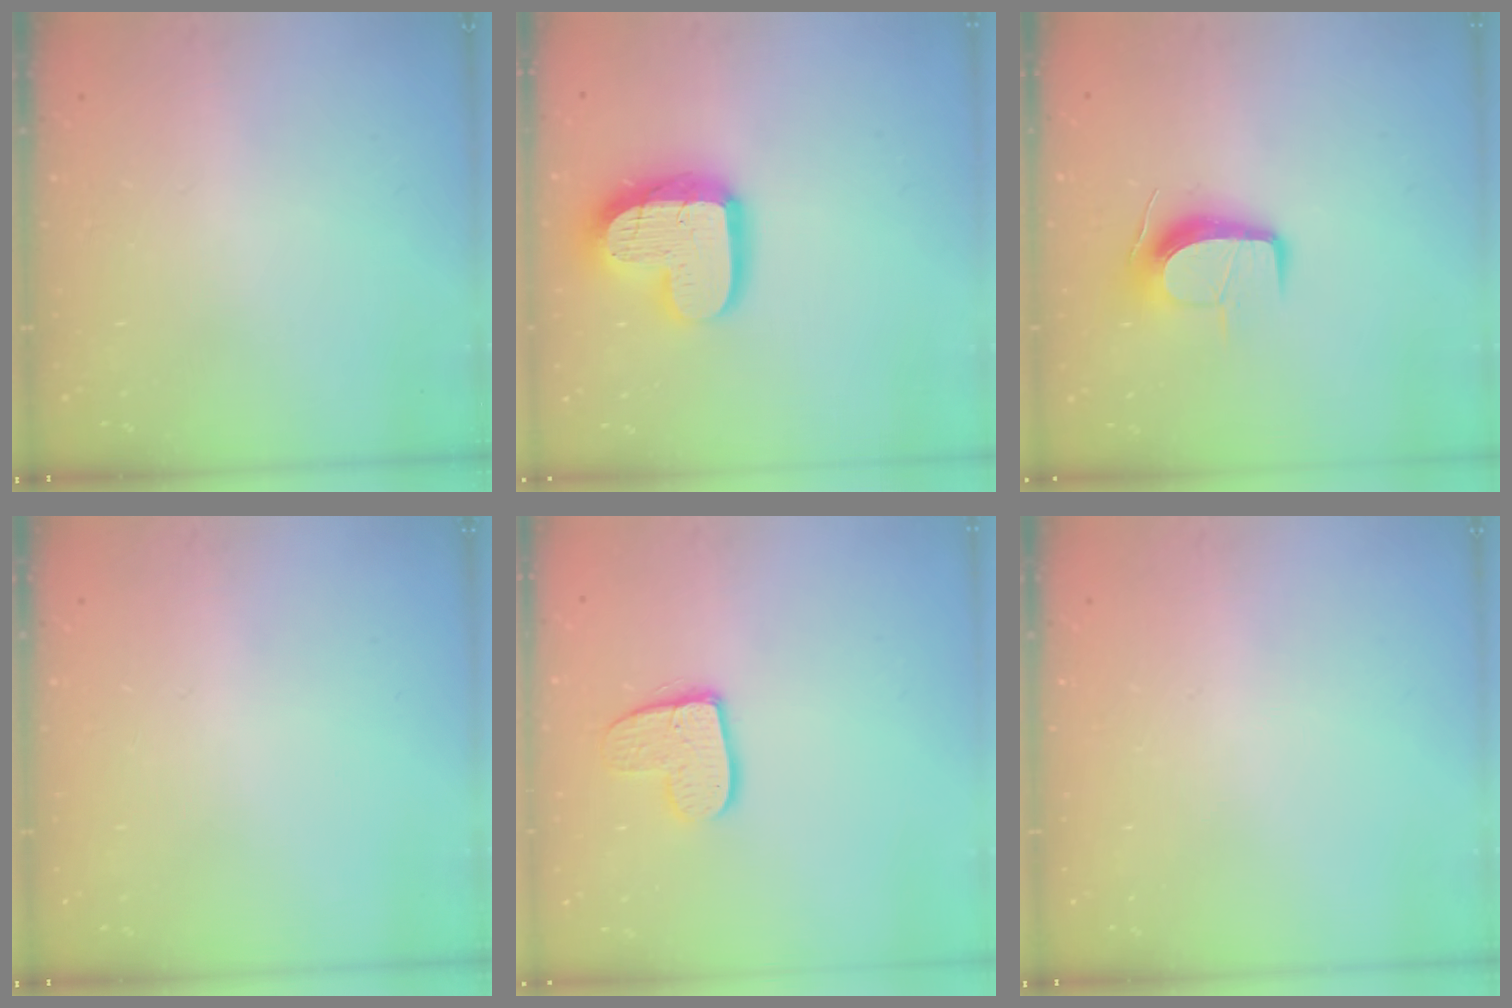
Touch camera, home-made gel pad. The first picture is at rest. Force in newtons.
{"total": 18.3, "press": 18.2, "slide": 1.9}
{"total": 10.3, "press": 10.3, "slide": 0.6}
{"total": 0.0}
{"total": 11.6, "press": 11.6, "slide": 1.0}
{"total": 0.0}